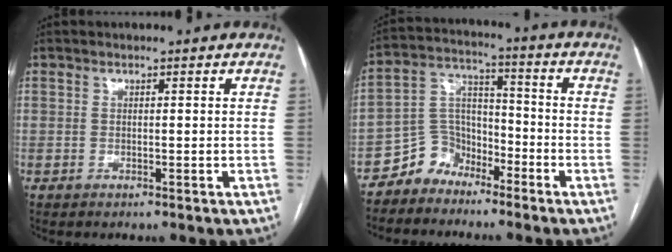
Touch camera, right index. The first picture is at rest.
{"total": 7.1, "force": [-5.3, 4.7, 0.5], "torque": [-0.001, 0.038, -0.100]}